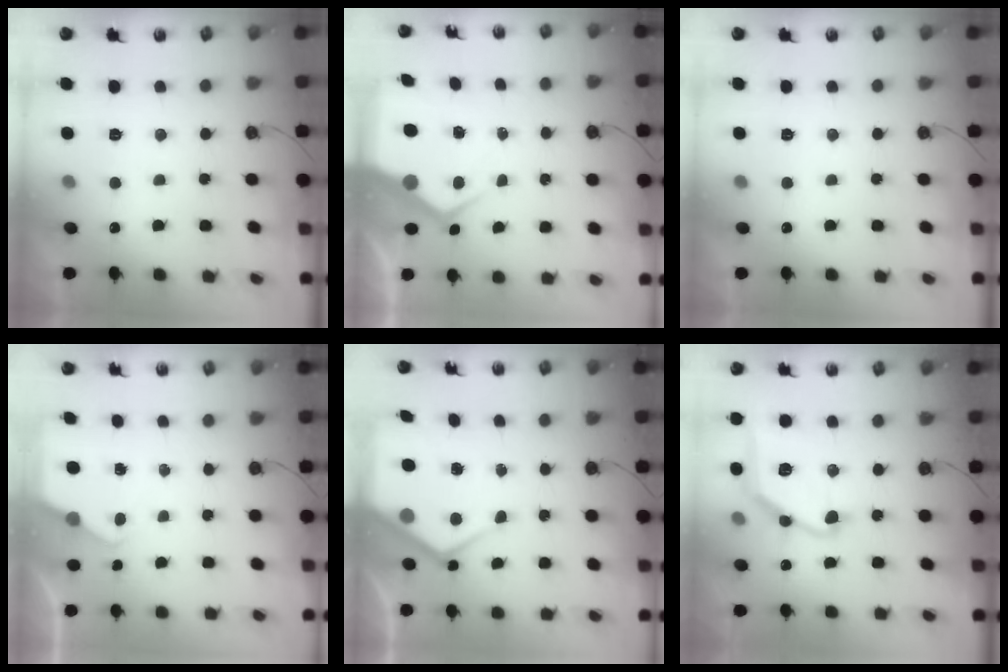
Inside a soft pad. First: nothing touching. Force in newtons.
{"total": 8.1, "press": 8.0, "slide": 0.8}
{"total": 0.0}
{"total": 3.2, "press": 3.2, "slide": 0.5}
{"total": 10.1, "press": 10.0, "slide": 1.0}
{"total": 15.9, "press": 15.9, "slide": 0.5}